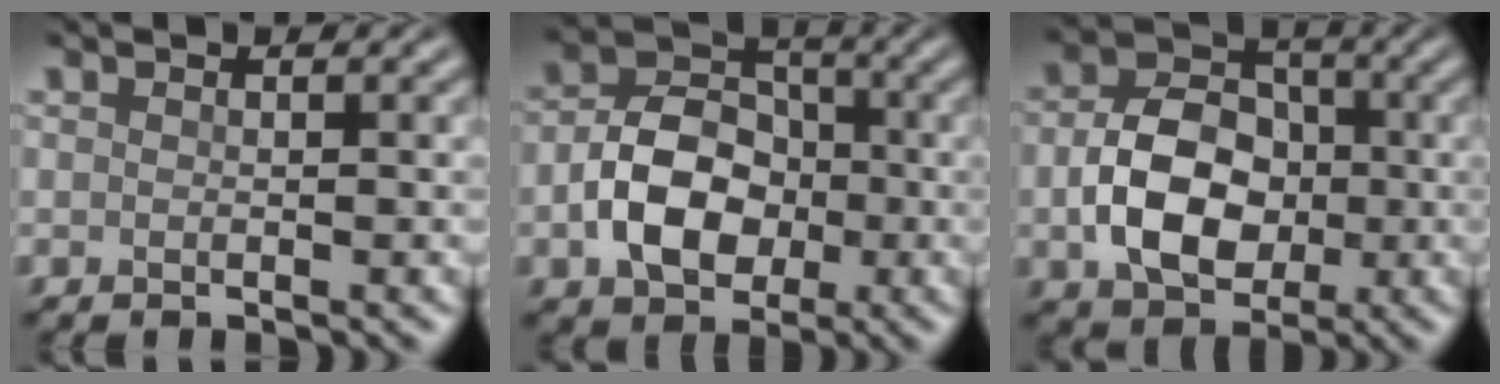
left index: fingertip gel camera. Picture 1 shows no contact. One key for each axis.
{"total": 6.6, "fx": -1.4, "fy": 4.9, "fz": 4.2, "tx": -0.075, "ty": 0.006, "tz": -0.031}
{"total": 7.4, "fx": -0.9, "fy": 5.5, "fz": 4.8, "tx": -0.091, "ty": -0.001, "tz": -0.015}